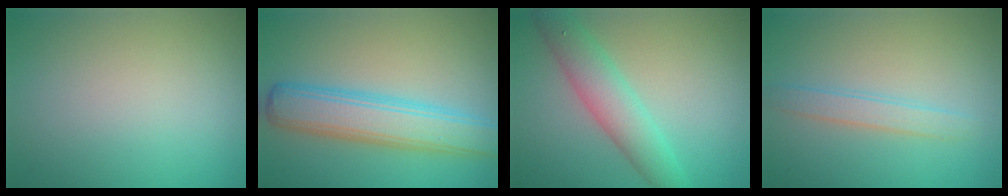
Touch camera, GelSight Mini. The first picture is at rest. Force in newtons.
{"total": 6.1, "press": 6.1, "slide": 0.2}
{"total": 4.3, "press": 4.3, "slide": 0.1}
{"total": 1.9, "press": 1.9, "slide": 0.1}